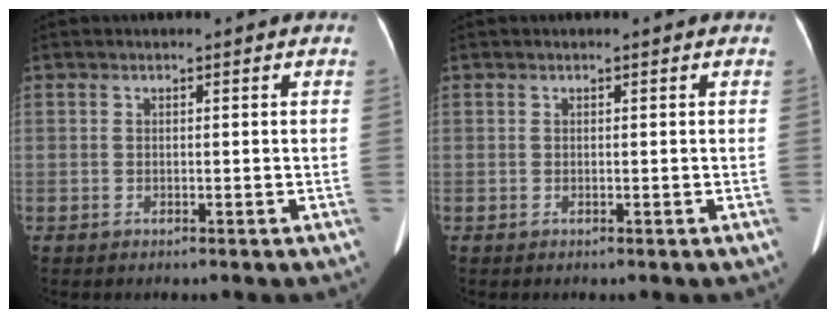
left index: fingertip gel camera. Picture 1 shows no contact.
{"total": 0.0}